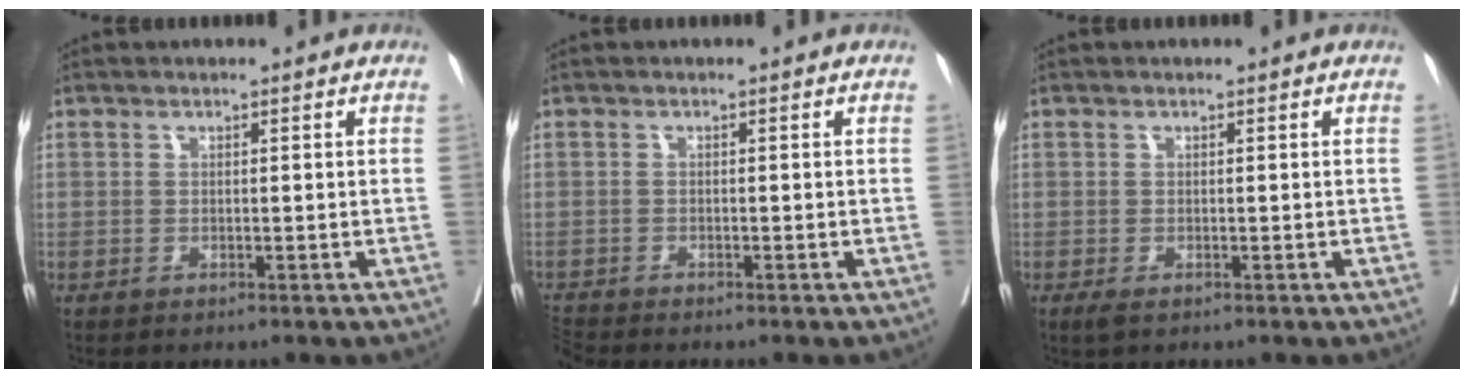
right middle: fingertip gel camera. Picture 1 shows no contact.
{"total": 2.2, "force": [-2.1, -0.7, -0.1], "torque": [-0.006, -0.016, -0.042]}
{"total": 1.1, "force": [-0.5, 0.4, 0.8], "torque": [-0.014, -0.004, -0.004]}